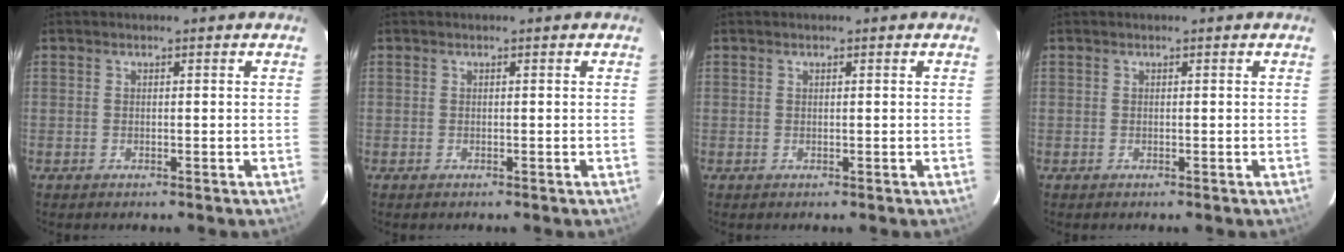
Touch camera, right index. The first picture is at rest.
{"total": 0.0}
{"total": 0.0}
{"total": 0.0}